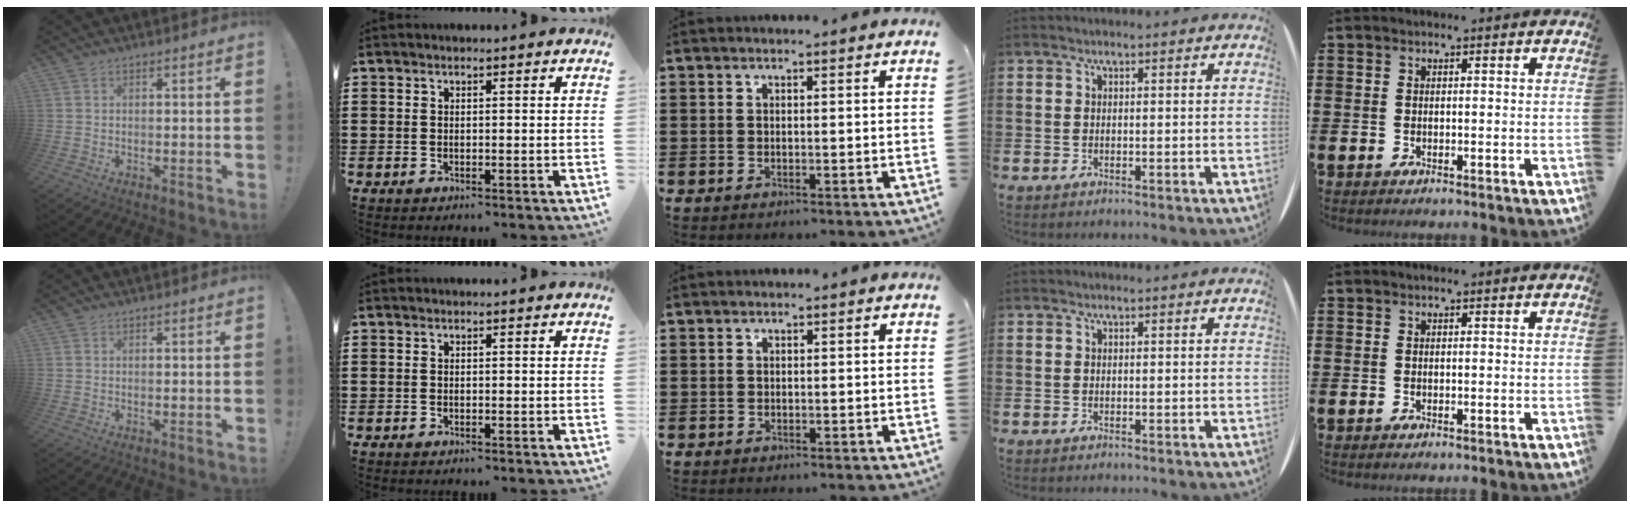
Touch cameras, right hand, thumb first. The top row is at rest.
{}